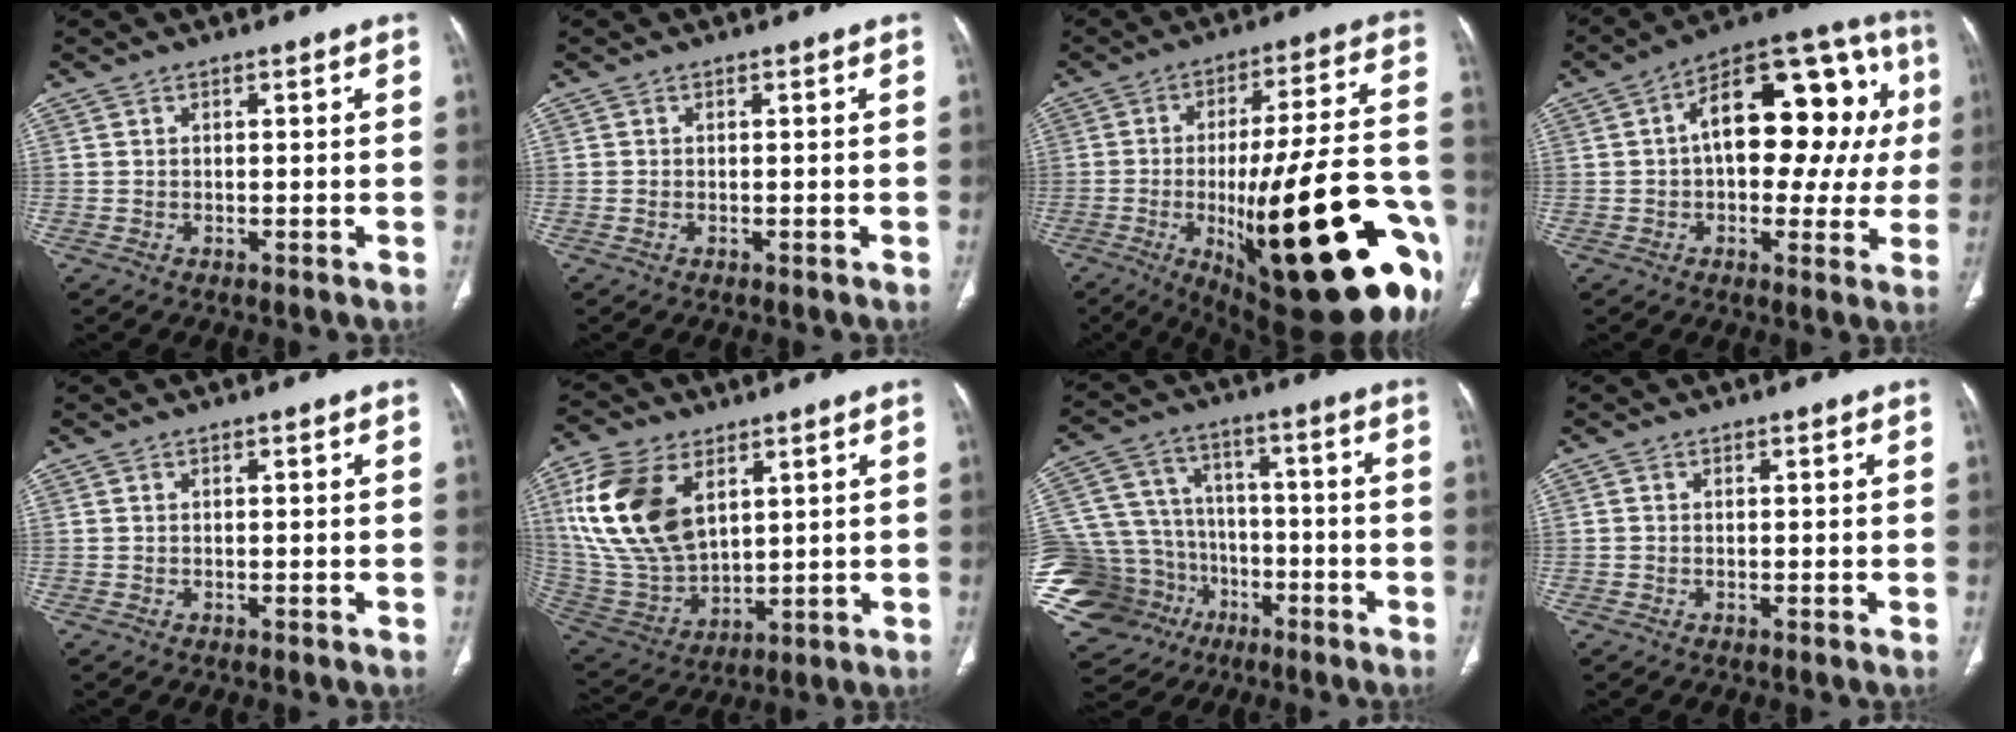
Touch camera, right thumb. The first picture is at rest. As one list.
[{"total": 1.0, "force": [0.4, 0.3, -0.8], "torque": [0.011, 0.001, 0.008]}, {"total": 34.4, "force": [-10.6, 10.2, 31.1], "torque": [-0.383, 0.028, -0.141]}, {"total": 21.7, "force": [3.0, 11.6, 18.1], "torque": [-0.207, 0.043, 0.030]}, {"total": 0.0}, {"total": 19.5, "force": [6.8, 12.0, 13.8], "torque": [-0.266, -0.024, 0.142]}, {"total": 29.3, "force": [-10.8, 23.3, 14.1], "torque": [-0.350, 0.075, -0.173]}, {"total": 1.1, "force": [0.5, 0.3, -0.9], "torque": [0.015, 0.001, 0.005]}]